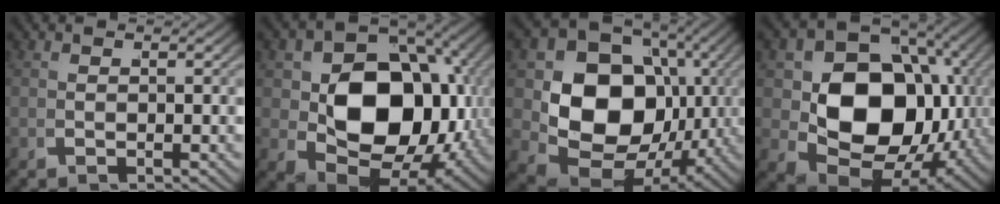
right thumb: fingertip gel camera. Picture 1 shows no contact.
{"total": 17.1, "force": [0.2, 11.6, 12.5], "torque": [-0.234, -0.049, 0.014]}
{"total": 19.1, "force": [-0.6, 14.3, 12.6], "torque": [-0.263, -0.058, 0.002]}
{"total": 18.6, "force": [0.1, 13.1, 13.2], "torque": [-0.259, -0.052, 0.012]}